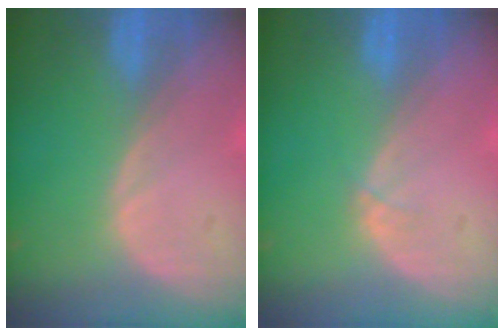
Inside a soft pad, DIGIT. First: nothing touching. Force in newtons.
{"total": 0.5, "press": 0.5, "slide": 0.1}